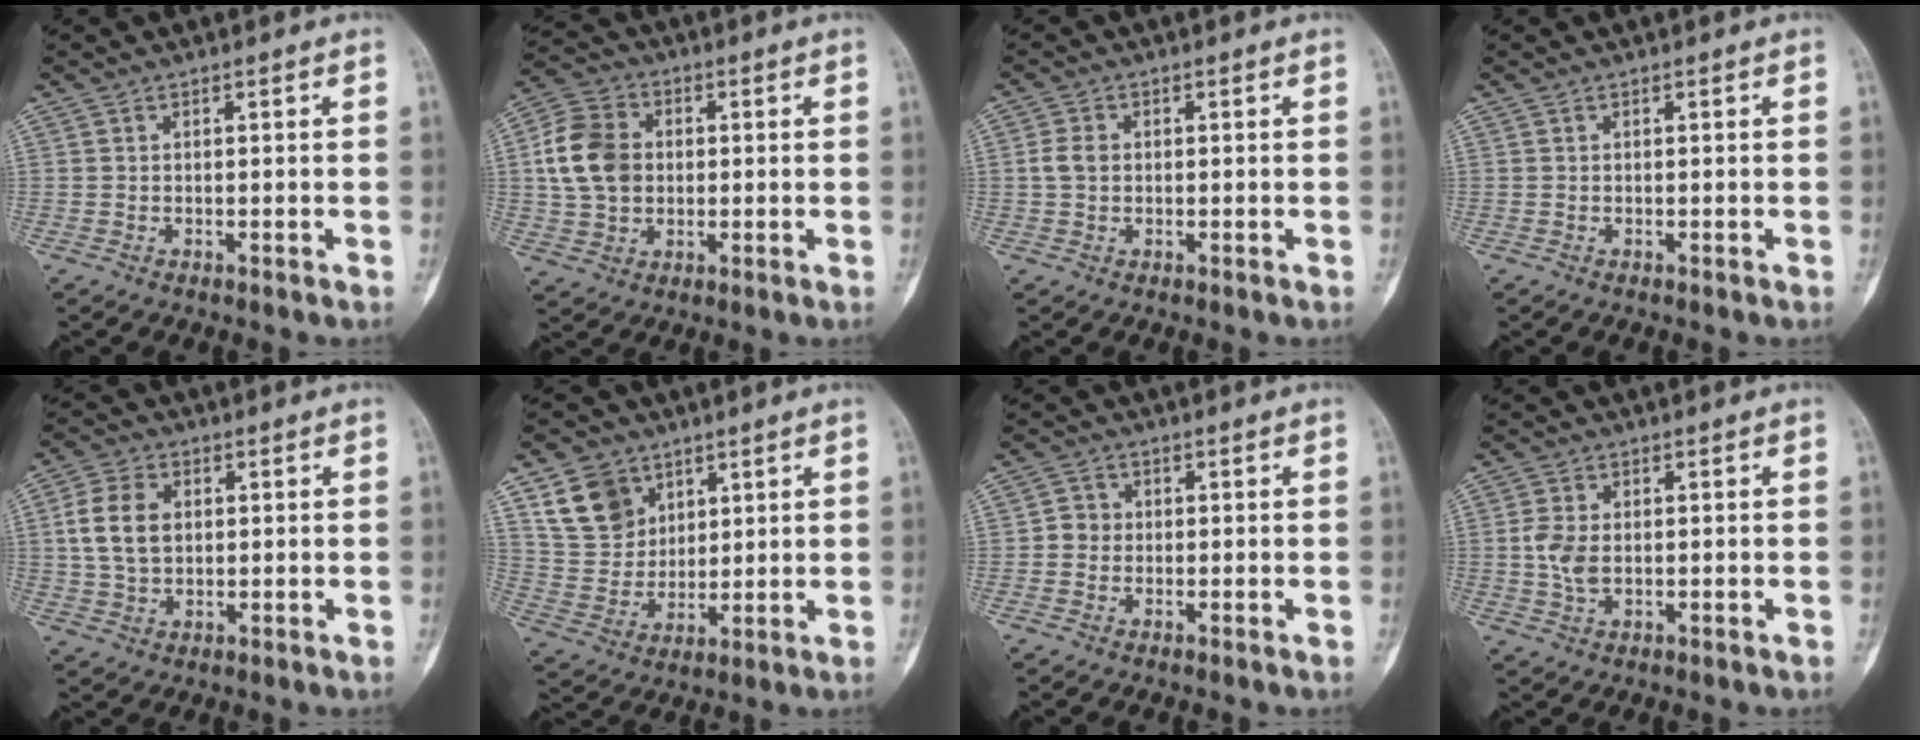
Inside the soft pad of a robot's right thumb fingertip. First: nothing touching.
{"total": 12.1, "force": [1.1, 9.3, 7.6], "torque": [-0.131, 0.012, 0.018]}
{"total": 3.0, "force": [0.1, 2.2, 1.9], "torque": [-0.041, 0.005, -0.001]}
{"total": 0.0}
{"total": 8.8, "force": [1.3, 6.2, 6.1], "torque": [-0.110, 0.005, 0.028]}
{"total": 11.4, "force": [6.0, 8.7, 4.2], "torque": [-0.057, -0.025, 0.127]}
{"total": 2.7, "force": [-0.3, 2.5, 0.9], "torque": [0.003, 0.009, -0.011]}
{"total": 4.7, "force": [0.0, 2.9, 3.7], "torque": [-0.080, 0.002, -0.001]}